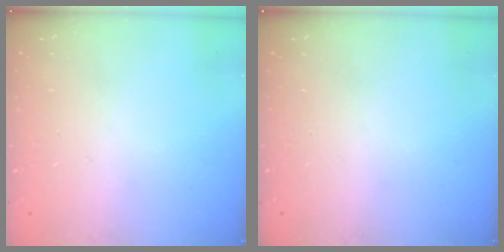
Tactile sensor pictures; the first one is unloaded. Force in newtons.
{"total": 0.0}